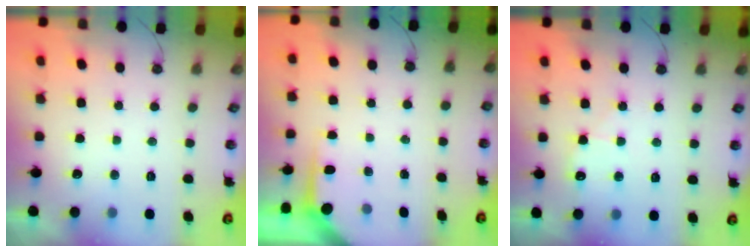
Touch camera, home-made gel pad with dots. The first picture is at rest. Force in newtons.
{"total": 3.7, "press": 3.7, "slide": 0.4}
{"total": 5.7, "press": 5.6, "slide": 0.7}